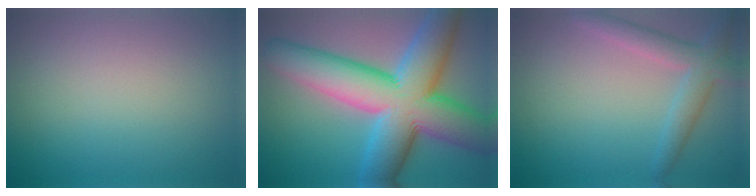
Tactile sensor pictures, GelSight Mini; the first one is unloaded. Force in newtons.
{"total": 14.6, "press": 14.6, "slide": 0.3}
{"total": 3.5, "press": 3.5, "slide": 0.1}